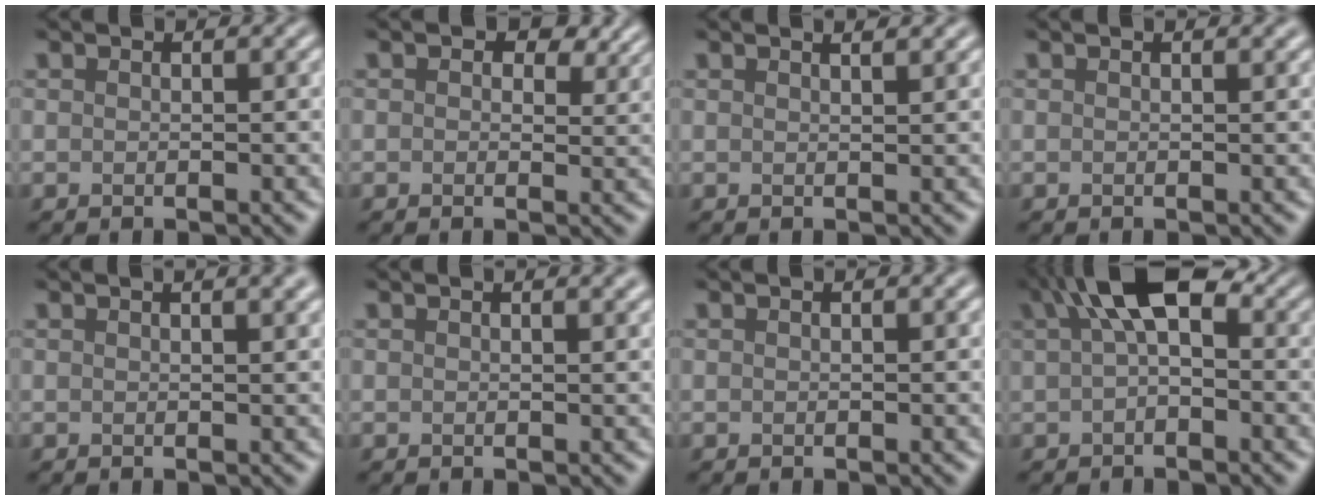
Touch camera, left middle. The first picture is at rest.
{"total": 3.7, "force": [1.8, 2.1, 2.5], "torque": [-0.032, -0.002, 0.021]}
{"total": 2.2, "force": [1.5, 0.8, 1.3], "torque": [-0.001, 0.008, -0.004]}
{"total": 1.2, "force": [0.7, 0.3, 1.0], "torque": [-0.010, 0.005, 0.007]}
{"total": 3.2, "force": [1.6, 1.2, 2.4], "torque": [-0.011, 0.010, 0.000]}
{"total": 1.8, "force": [1.0, 0.5, 1.4], "torque": [-0.013, 0.003, 0.007]}
{"total": 0.8, "force": [0.3, 0.1, 0.7], "torque": [-0.012, 0.008, 0.005]}
{"total": 6.1, "force": [1.8, 2.8, 5.1], "torque": [-0.078, 0.020, 0.017]}